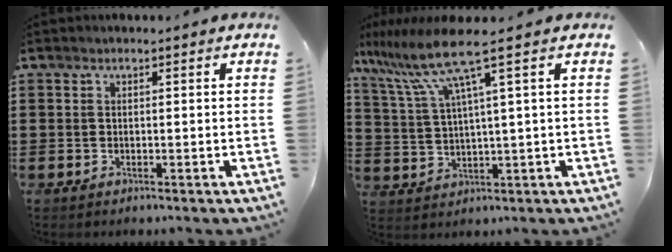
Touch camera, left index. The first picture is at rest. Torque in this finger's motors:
{"motor_torque": [0.84, 0.72, 0.80, 0.16]}